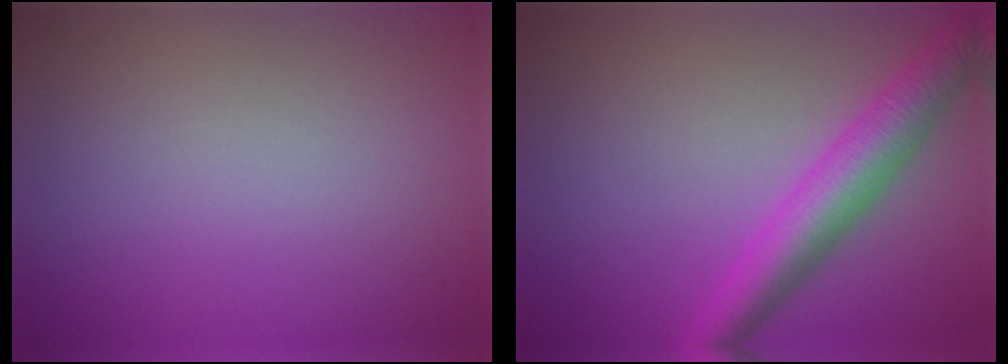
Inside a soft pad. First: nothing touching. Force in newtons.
{"total": 5.5, "press": 5.5, "slide": 0.1}